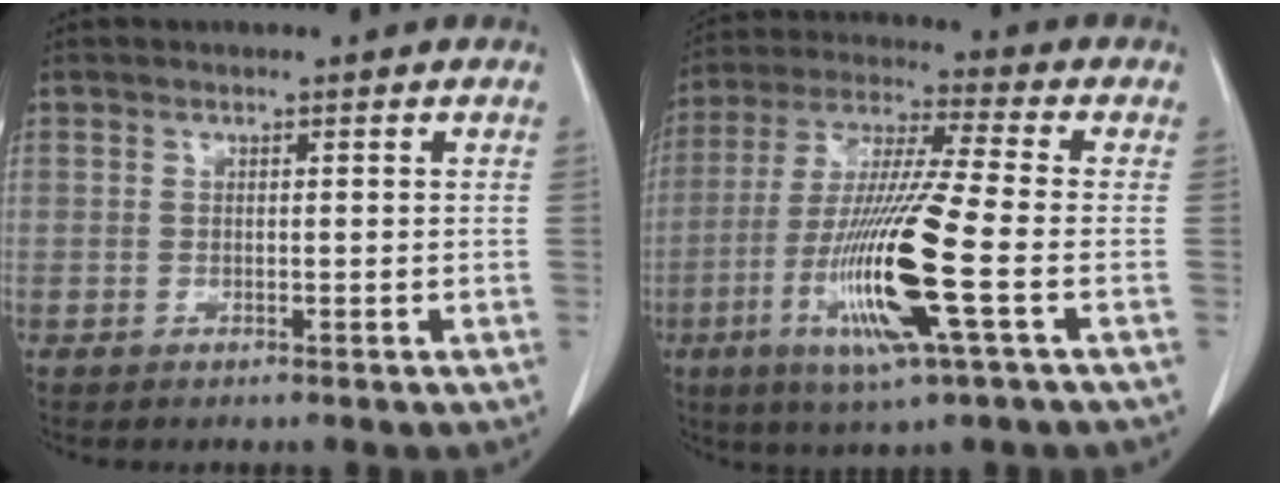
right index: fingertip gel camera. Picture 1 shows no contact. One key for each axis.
{"total": 16.6, "fx": -4.9, "fy": 0.0, "fz": 15.9, "tx": -0.329, "ty": -0.022, "tz": -0.095}